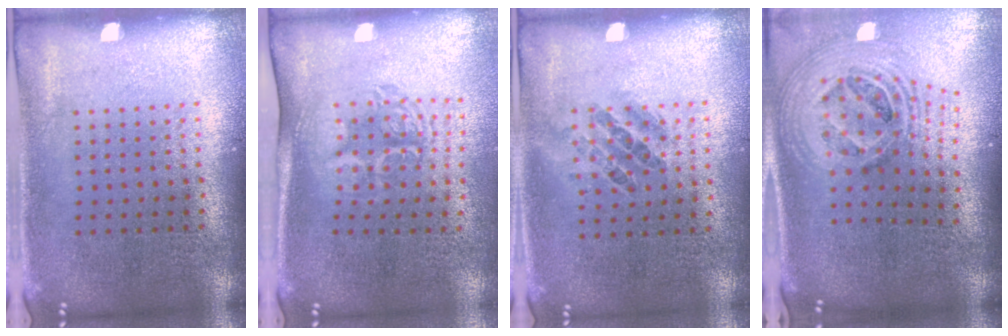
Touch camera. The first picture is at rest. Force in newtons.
{"total": 1.7, "press": 1.3, "slide": 1.1}
{"total": 0.9, "press": 0.8, "slide": 0.5}
{"total": 2.5, "press": 1.8, "slide": 1.7}